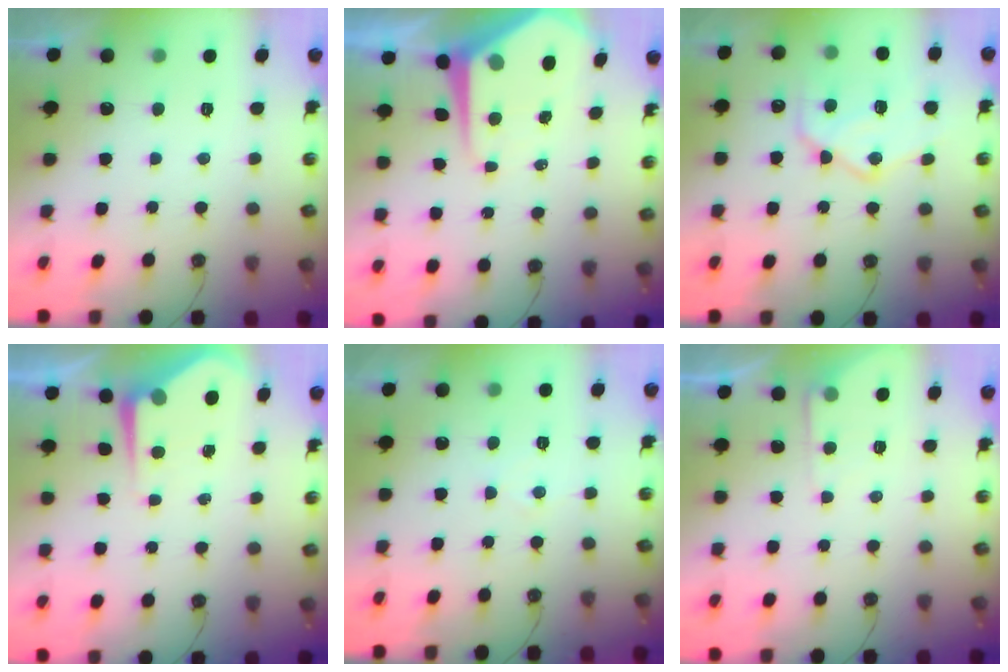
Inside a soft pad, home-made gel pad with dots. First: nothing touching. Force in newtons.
{"total": 8.5, "press": 8.5, "slide": 0.7}
{"total": 14.6, "press": 14.5, "slide": 0.9}
{"total": 5.0, "press": 5.0, "slide": 0.4}
{"total": 3.5, "press": 3.5, "slide": 0.5}
{"total": 4.2, "press": 4.1, "slide": 0.6}